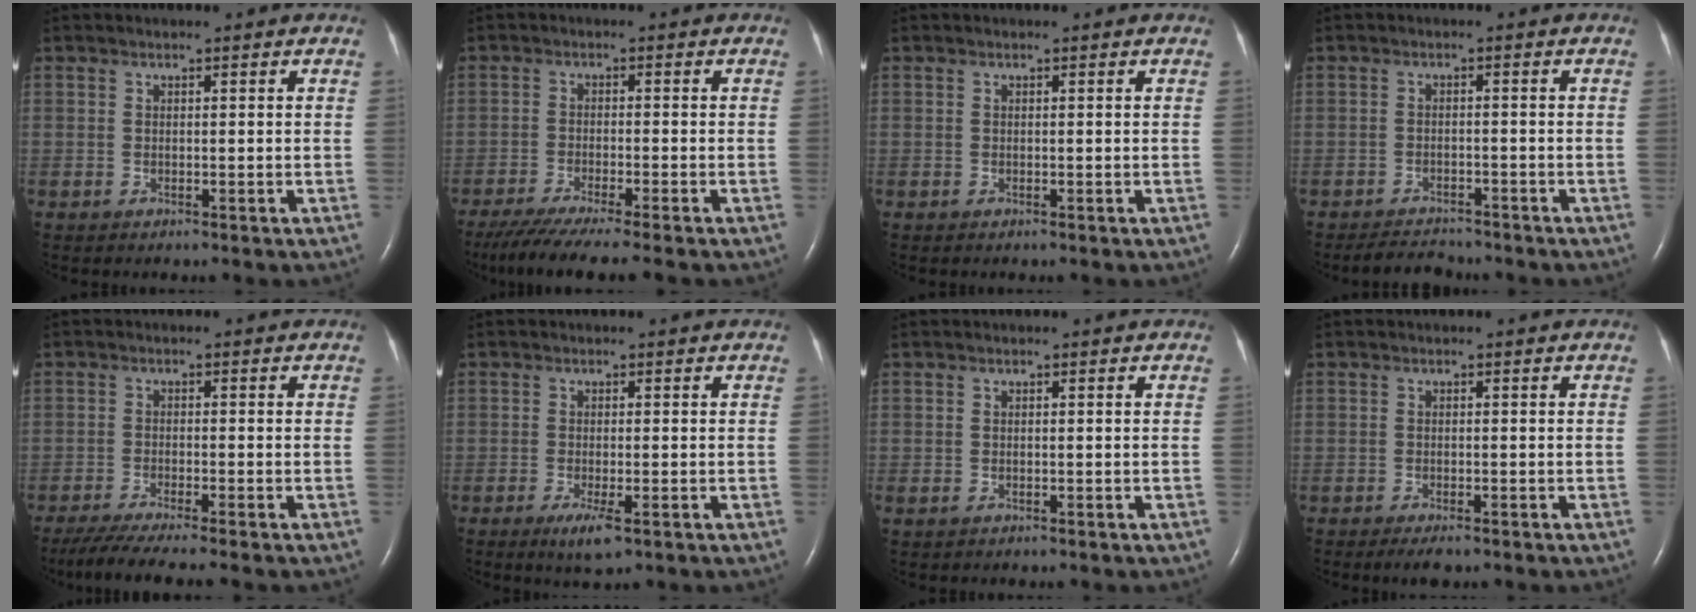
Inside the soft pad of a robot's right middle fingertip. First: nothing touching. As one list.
[{"total": 9.7, "force": [-8.2, -0.7, 5.1], "torque": [-0.071, -0.030, -0.130]}, {"total": 0.0}, {"total": 3.7, "force": [-3.6, 0.9, 0.4], "torque": [-0.015, -0.010, -0.058]}, {"total": 7.7, "force": [-6.5, -0.6, 4.0], "torque": [-0.062, -0.026, -0.108]}, {"total": 3.2, "force": [-1.6, 0.6, 2.7], "torque": [-0.052, -0.008, -0.024]}, {"total": 0.7, "force": [-0.2, 0.5, 0.6], "torque": [-0.016, -0.002, 0.001]}, {"total": 2.2, "force": [-1.6, 0.6, 1.4], "torque": [-0.027, -0.005, -0.022]}]